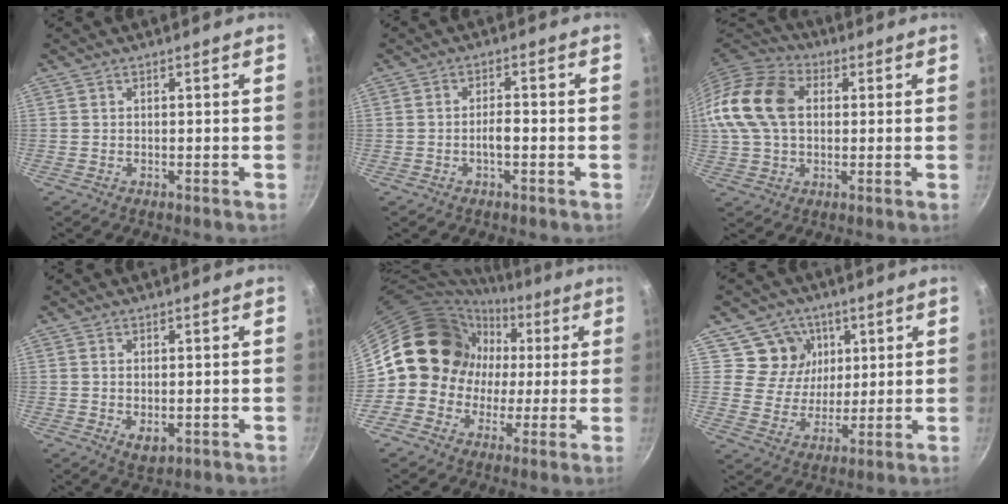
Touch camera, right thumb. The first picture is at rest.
{"total": 2.7, "force": [-0.9, 1.0, 2.3], "torque": [-0.034, 0.017, -0.017]}
{"total": 16.9, "force": [2.6, 12.0, 11.6], "torque": [-0.214, 0.025, 0.033]}
{"total": 3.4, "force": [-0.4, 1.9, 2.8], "torque": [-0.043, -0.012, -0.003]}
{"total": 13.9, "force": [1.1, 13.0, 4.8], "torque": [-0.019, 0.020, 0.004]}
{"total": 9.5, "force": [4.0, 8.2, 2.6], "torque": [-0.003, -0.035, 0.063]}